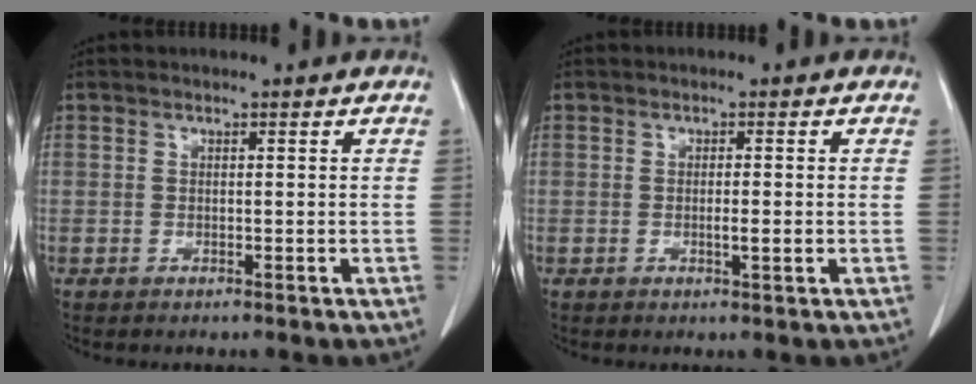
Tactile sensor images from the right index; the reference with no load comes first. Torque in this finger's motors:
{"motor_torque": [0.19, -0.14, 0.14, 0.03]}